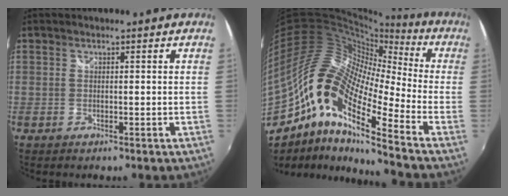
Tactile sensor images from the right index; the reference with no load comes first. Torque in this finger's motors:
{"motor_torque": [1.17, -0.97, 1.05, 0.21]}